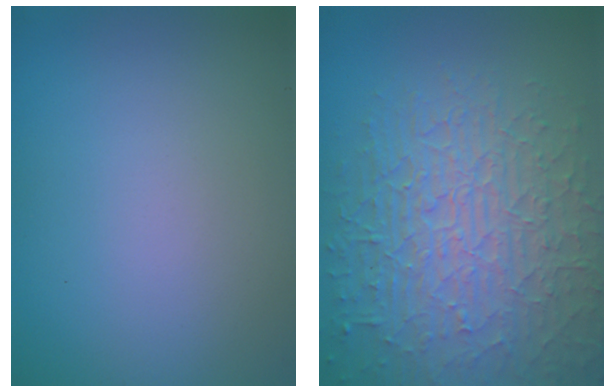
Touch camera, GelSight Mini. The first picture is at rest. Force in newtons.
{"total": 9.0, "press": 6.1, "slide": 6.6}